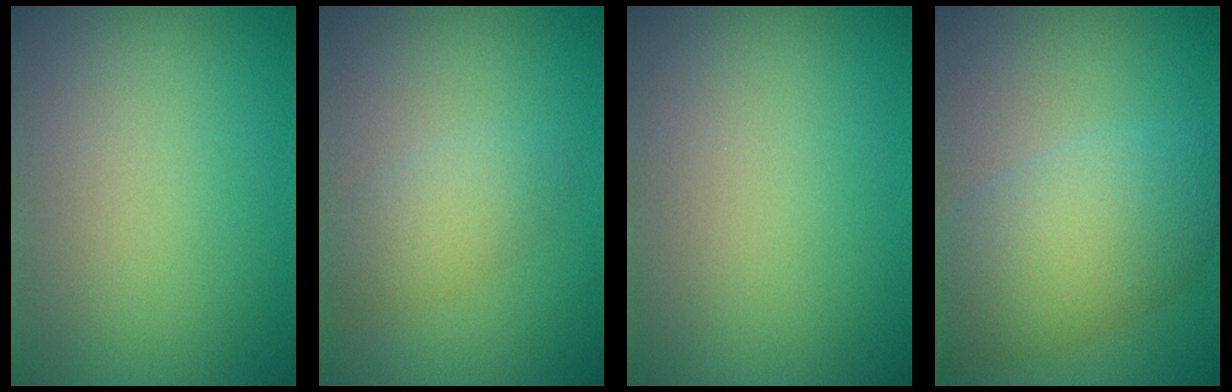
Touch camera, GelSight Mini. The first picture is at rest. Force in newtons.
{"total": 2.4, "press": 2.4, "slide": 0.1}
{"total": 0.0}
{"total": 7.0, "press": 7.0, "slide": 0.3}